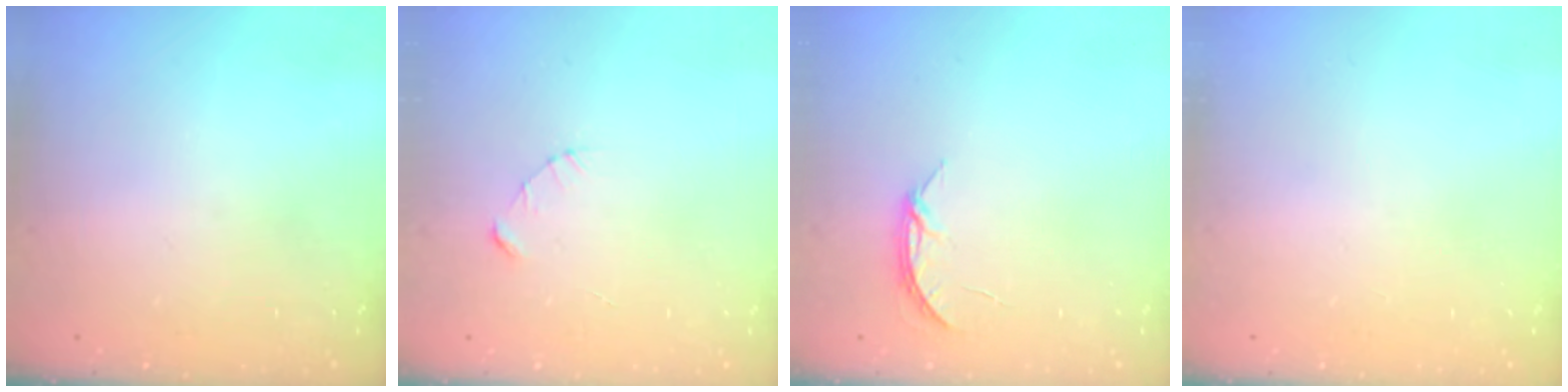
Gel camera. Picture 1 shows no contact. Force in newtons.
{"total": 2.3, "press": 2.3, "slide": 0.3}
{"total": 4.0, "press": 4.0, "slide": 0.4}
{"total": 0.0}